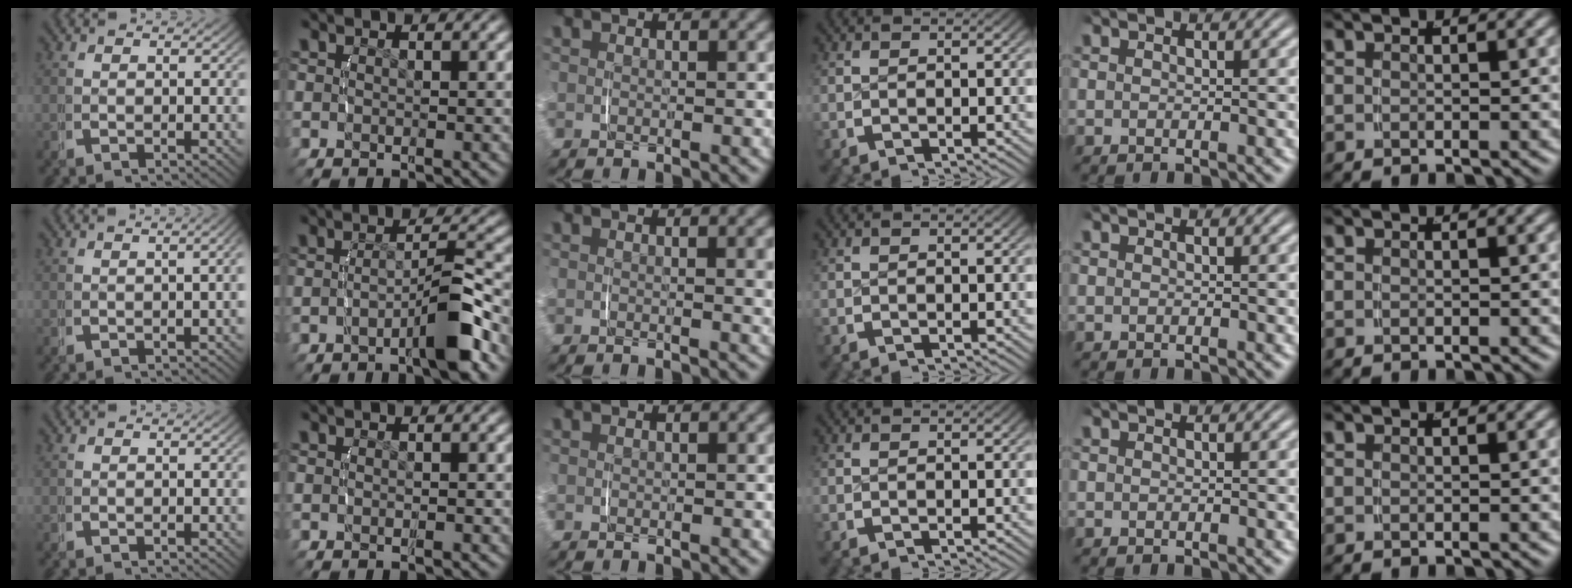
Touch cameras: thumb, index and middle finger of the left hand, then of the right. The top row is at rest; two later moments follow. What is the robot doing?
{"motion": "lift_and_place", "object": "jewelry box"}